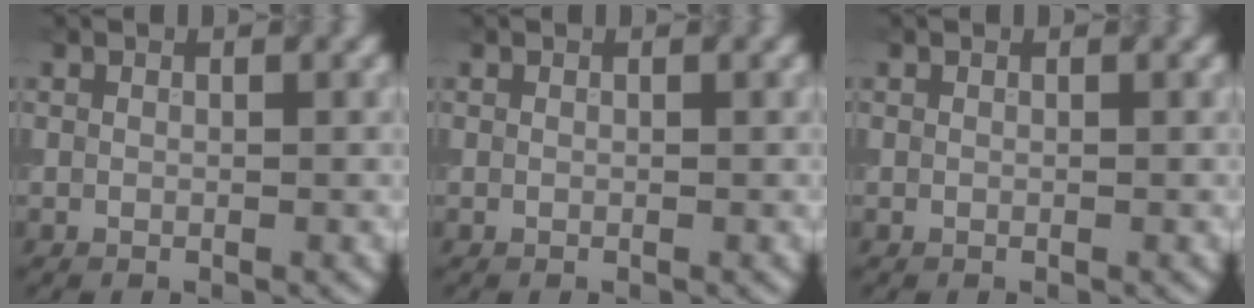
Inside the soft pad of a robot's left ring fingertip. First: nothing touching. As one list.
[{"total": 0.0}, {"total": 0.0}]